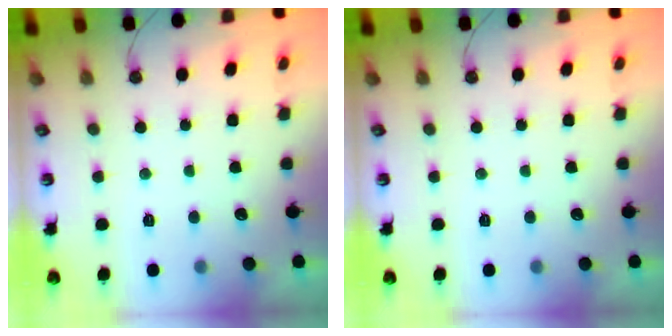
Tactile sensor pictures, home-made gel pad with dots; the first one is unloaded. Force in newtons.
{"total": 0.0}